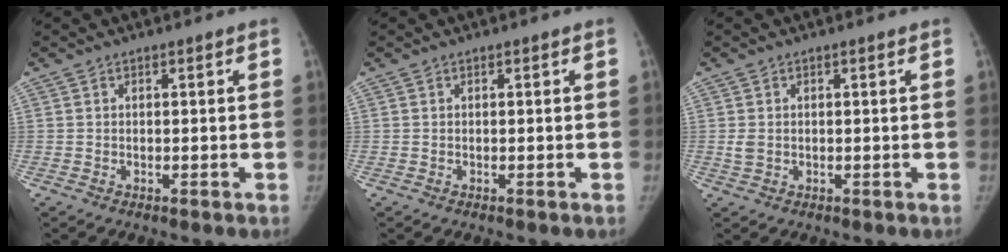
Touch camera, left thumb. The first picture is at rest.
{"total": 0.0}
{"total": 1.7, "force": [0.1, 1.3, 1.1], "torque": [-0.018, 0.001, 0.008]}